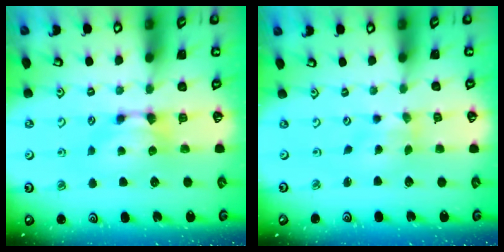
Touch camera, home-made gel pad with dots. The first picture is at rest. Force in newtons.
{"total": 1.9, "press": 1.6, "slide": 0.9}